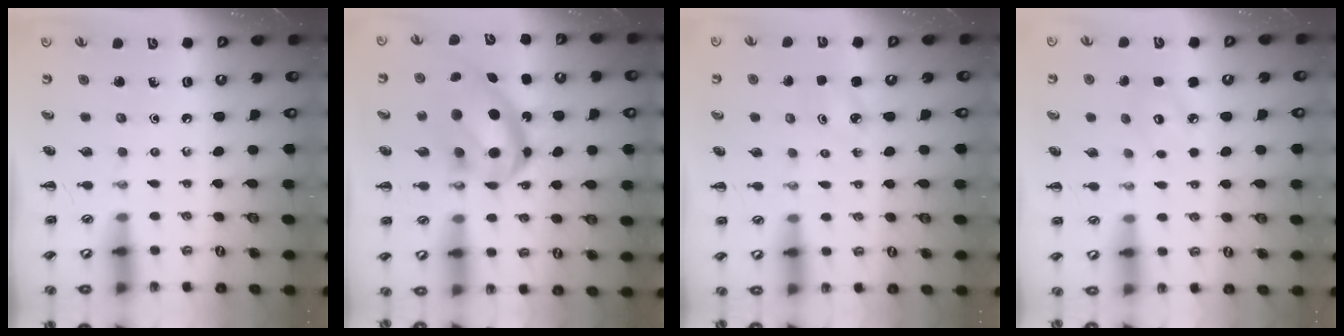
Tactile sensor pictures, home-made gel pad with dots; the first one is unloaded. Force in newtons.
{"total": 16.6, "press": 16.2, "slide": 3.9}
{"total": 1.9, "press": 1.9, "slide": 0.4}
{"total": 4.1, "press": 4.0, "slide": 0.8}